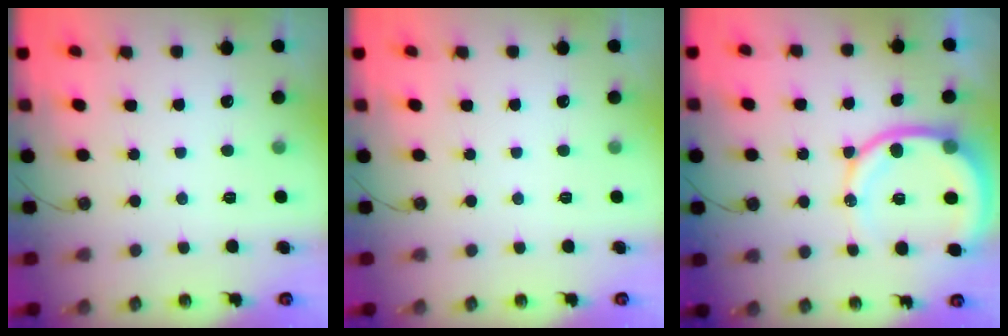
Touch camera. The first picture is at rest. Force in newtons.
{"total": 0.0}
{"total": 12.9, "press": 12.8, "slide": 1.7}